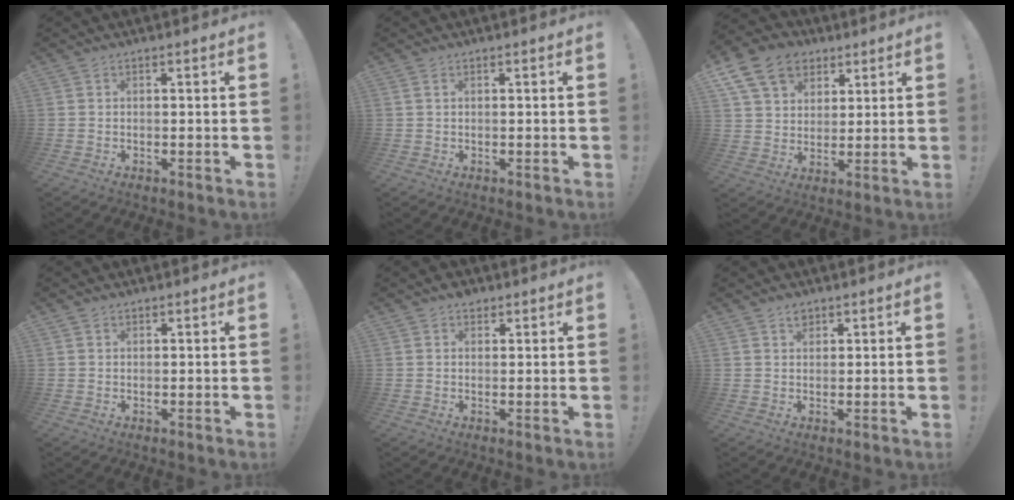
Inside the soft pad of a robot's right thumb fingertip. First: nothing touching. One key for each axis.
{"total": 0.9, "fx": 0.4, "fy": 0.3, "fz": 0.7, "tx": -0.015, "ty": 0.002, "tz": 0.008}
{"total": 14.9, "fx": 7.3, "fy": 11.1, "fz": 6.8, "tx": -0.104, "ty": -0.033, "tz": 0.144}
{"total": 0.8, "fx": 0.6, "fy": 0.6, "fz": 0.1, "tx": 0.002, "ty": -0.002, "tz": 0.011}
{"total": 3.1, "fx": 2.2, "fy": 2.0, "fz": 0.9, "tx": 0.002, "ty": -0.012, "tz": 0.036}
{"total": 2.0, "fx": 1.4, "fy": 1.3, "fz": 0.7, "tx": 0.004, "ty": -0.009, "tz": 0.023}